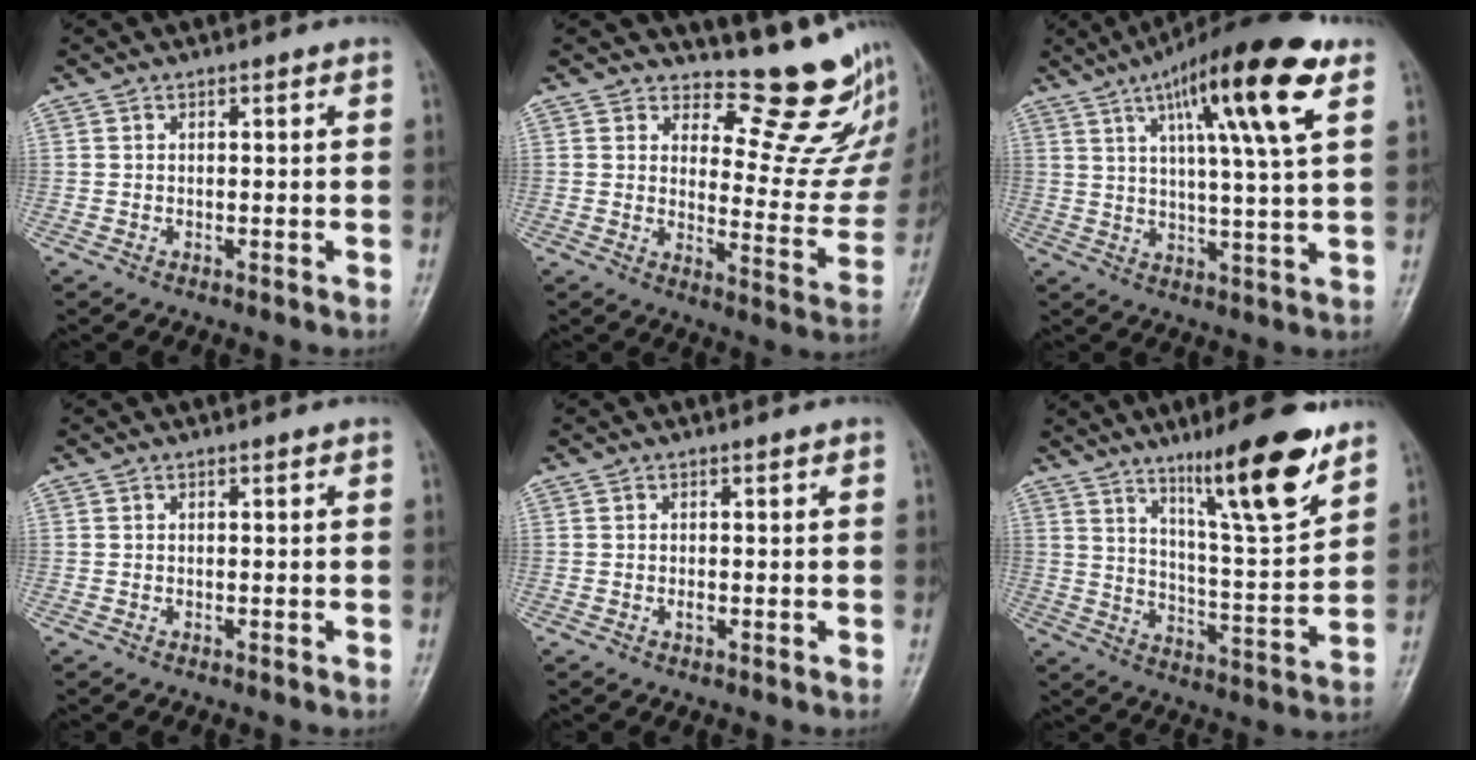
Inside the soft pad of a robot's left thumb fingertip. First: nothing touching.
{"total": 14.6, "force": [13.2, 4.4, 4.5], "torque": [-0.011, -0.148, 0.156]}
{"total": 17.8, "force": [8.3, 2.6, 15.5], "torque": [-0.239, -0.016, 0.126]}
{"total": 0.0}
{"total": 0.7, "force": [0.0, 0.4, 0.6], "torque": [-0.011, -0.001, 0.000]}
{"total": 16.0, "force": [10.7, 2.3, 11.7], "torque": [-0.166, -0.072, 0.177]}